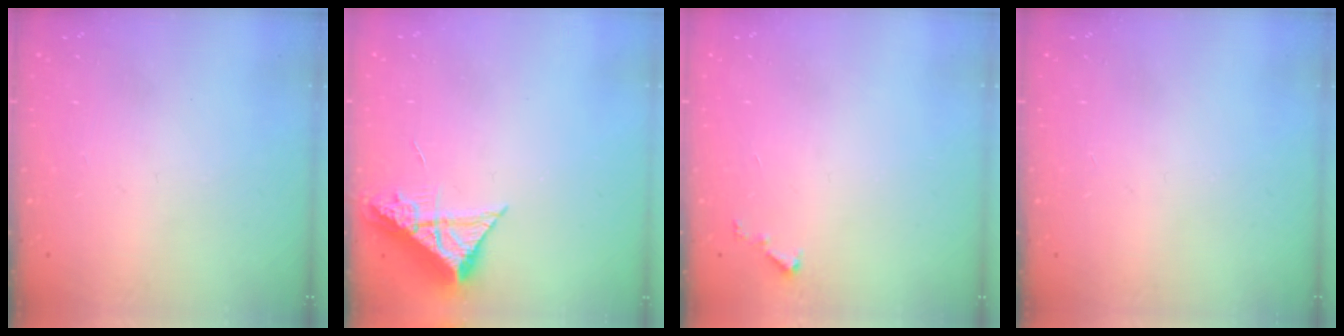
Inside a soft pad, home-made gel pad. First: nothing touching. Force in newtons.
{"total": 8.4, "press": 8.4, "slide": 0.8}
{"total": 3.1, "press": 3.1, "slide": 0.2}
{"total": 0.0}